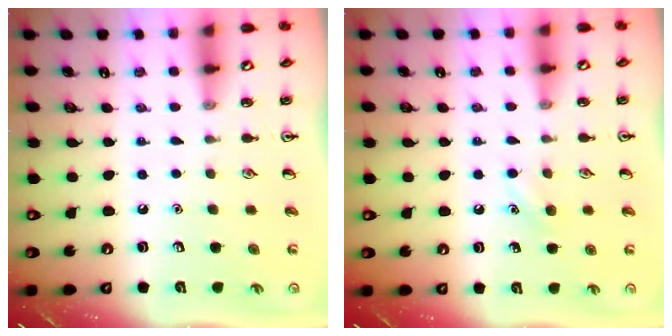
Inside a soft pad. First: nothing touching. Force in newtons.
{"total": 5.4, "press": 5.1, "slide": 1.6}